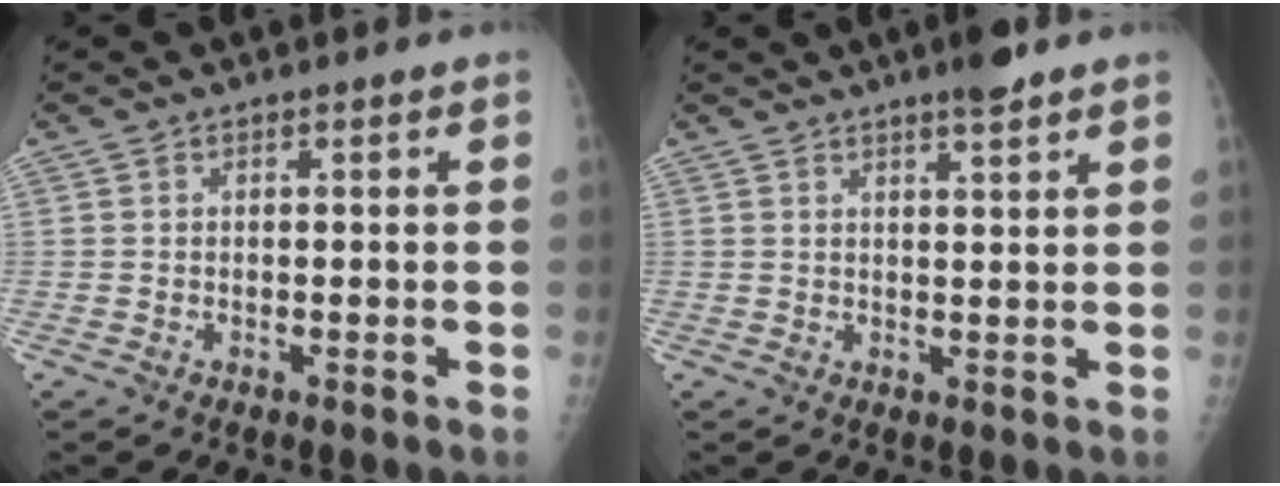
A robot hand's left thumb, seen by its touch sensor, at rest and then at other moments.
{"total": 4.0, "force": [3.0, 0.5, 2.7], "torque": [-0.037, -0.015, 0.046]}